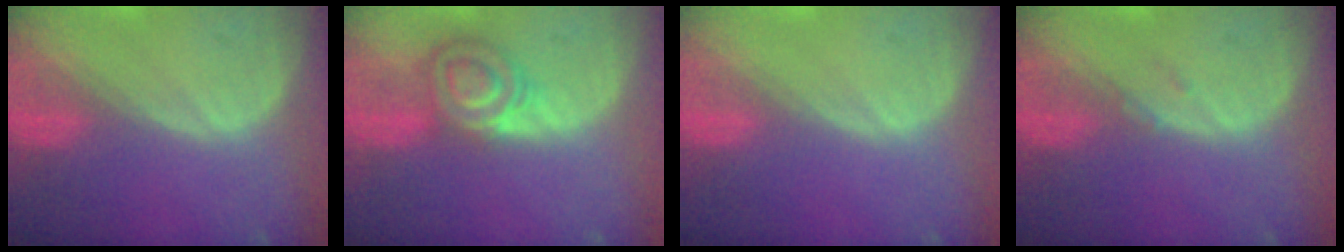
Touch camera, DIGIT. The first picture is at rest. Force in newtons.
{"total": 6.2, "press": 6.1, "slide": 1.2}
{"total": 0.0}
{"total": 0.8, "press": 0.8, "slide": 0.1}